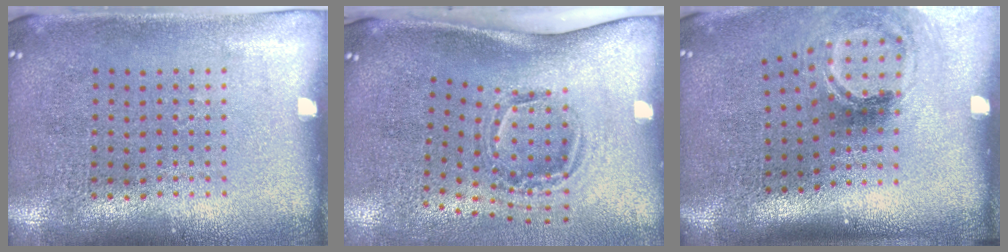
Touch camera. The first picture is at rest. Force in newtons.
{"total": 2.1, "press": 1.2, "slide": 1.6}
{"total": 2.0, "press": 1.3, "slide": 1.6}